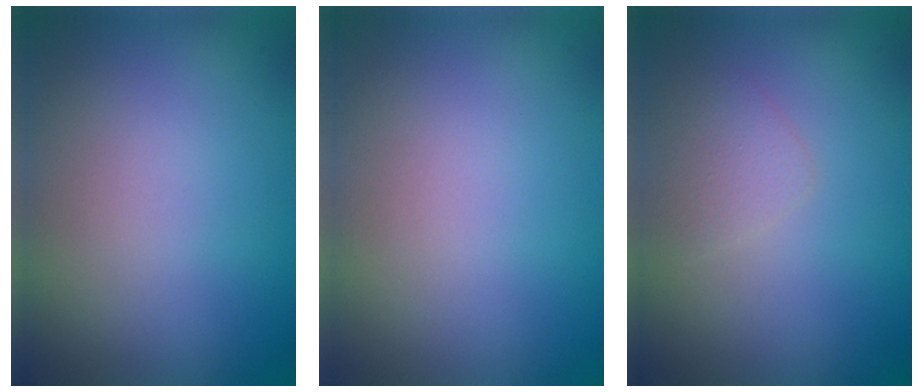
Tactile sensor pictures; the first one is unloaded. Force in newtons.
{"total": 0.0}
{"total": 1.4, "press": 1.4, "slide": 0.1}